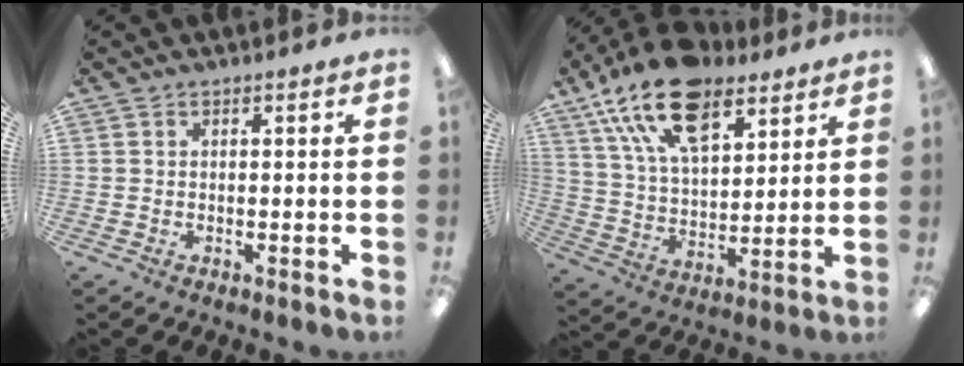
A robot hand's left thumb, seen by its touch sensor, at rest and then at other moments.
{"total": 20.0, "force": [12.5, 10.3, 11.7], "torque": [-0.213, -0.048, 0.223]}